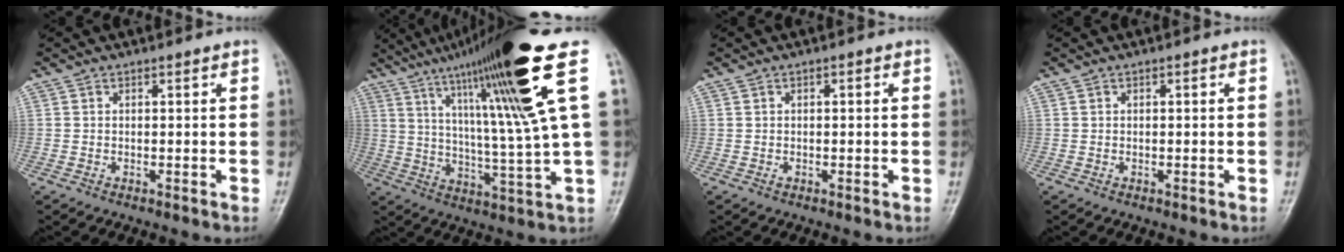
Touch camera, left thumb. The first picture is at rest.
{"total": 21.0, "force": [10.0, 0.0, 18.5], "torque": [-0.279, -0.038, 0.160]}
{"total": 0.6, "force": [-0.2, 0.5, 0.3], "torque": [-0.004, 0.000, -0.004]}
{"total": 0.0}